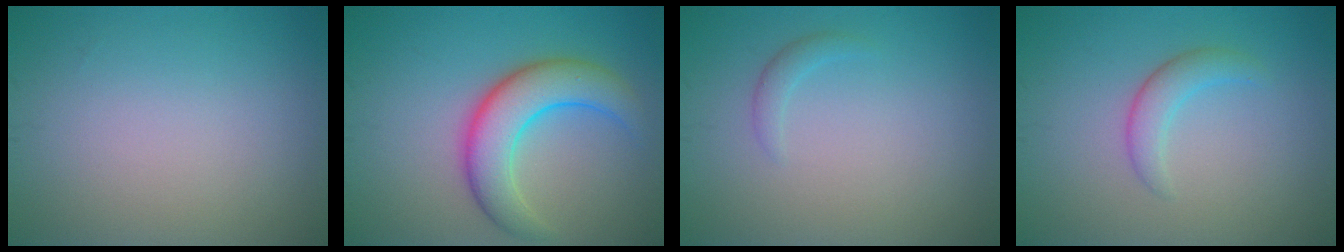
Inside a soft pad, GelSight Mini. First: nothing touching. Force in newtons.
{"total": 6.3, "press": 6.3, "slide": 0.2}
{"total": 1.0, "press": 1.0, "slide": 0.0}
{"total": 2.2, "press": 2.2, "slide": 0.2}